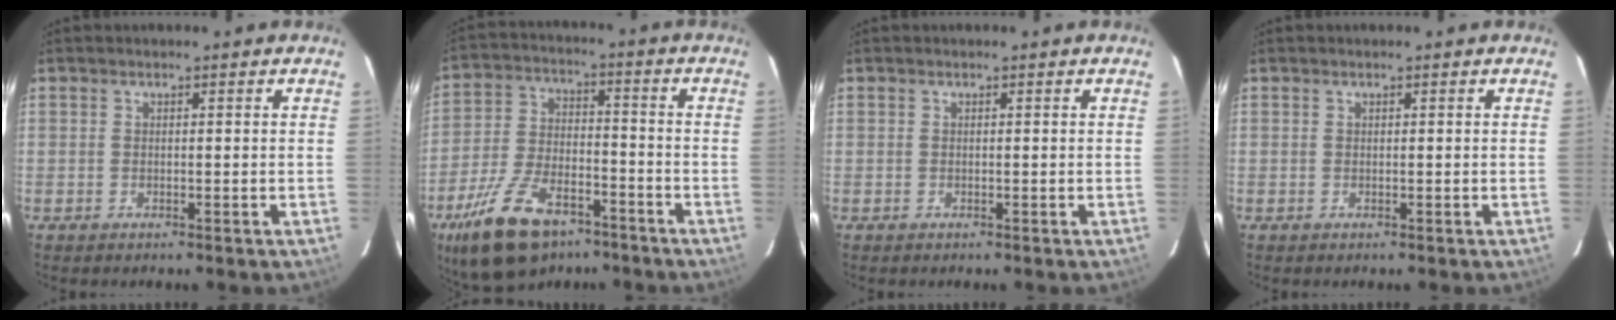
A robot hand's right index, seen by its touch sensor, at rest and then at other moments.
{"total": 17.3, "force": [-11.2, 8.3, 10.2], "torque": [-0.218, -0.013, -0.193]}
{"total": 0.0}
{"total": 0.0}